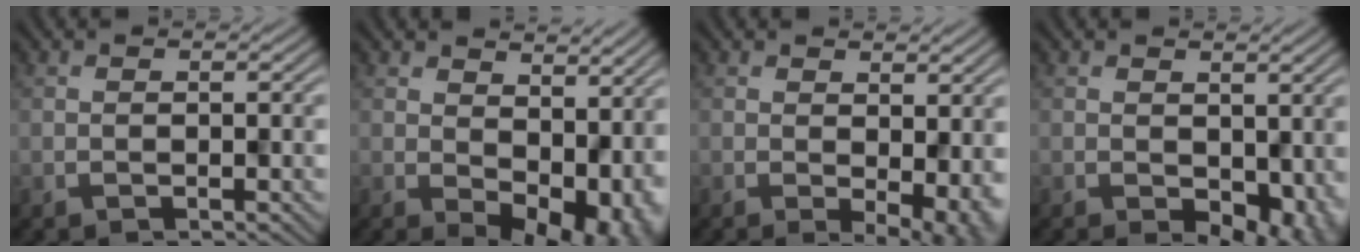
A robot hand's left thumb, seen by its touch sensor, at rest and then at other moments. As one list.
[{"total": 10.4, "force": [0.0, 6.9, 7.7], "torque": [-0.088, -0.037, 0.032]}, {"total": 4.8, "force": [-0.7, 2.1, 4.2], "torque": [-0.058, -0.019, 0.010]}, {"total": 5.0, "force": [-1.3, 3.0, 3.8], "torque": [-0.058, -0.020, -0.002]}]